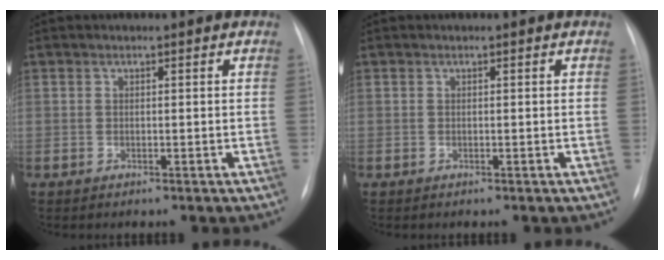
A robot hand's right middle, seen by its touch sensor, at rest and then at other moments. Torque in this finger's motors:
{"motor_torque": [0.01, -0.01, 0.01, 0.00]}